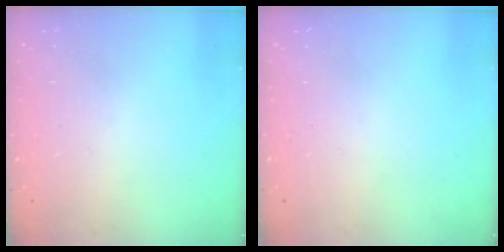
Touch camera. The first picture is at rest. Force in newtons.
{"total": 0.0}